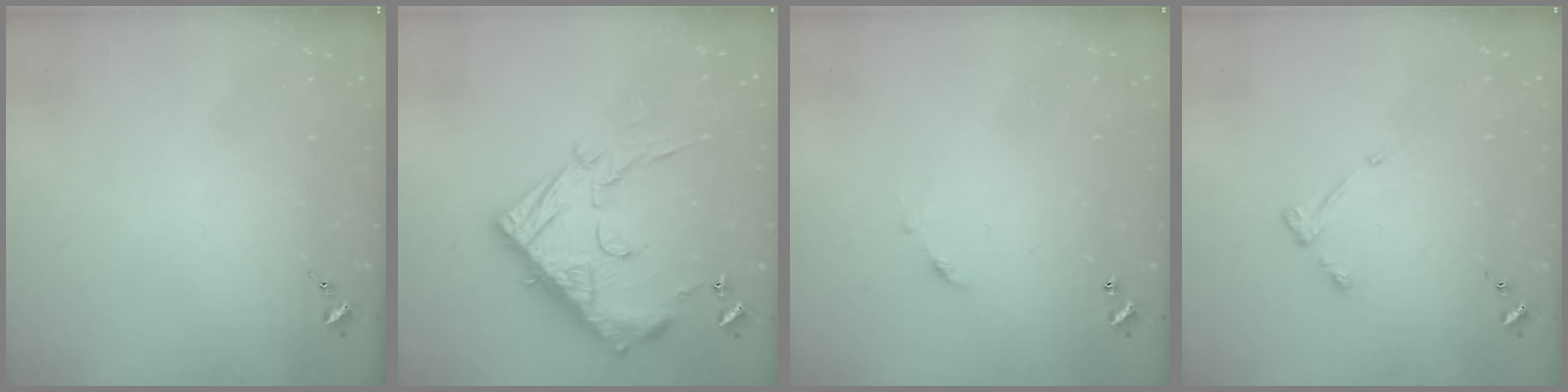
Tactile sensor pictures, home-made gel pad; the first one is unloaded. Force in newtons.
{"total": 21.5, "press": 21.4, "slide": 2.1}
{"total": 6.4, "press": 6.4, "slide": 0.5}
{"total": 4.2, "press": 4.1, "slide": 0.7}